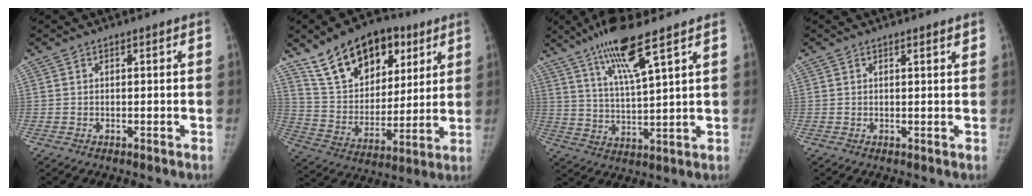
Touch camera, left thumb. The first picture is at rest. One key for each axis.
{"total": 20.5, "fx": 11.8, "fy": 12.5, "fz": 11.1, "tx": -0.142, "ty": -0.031, "tz": 0.208}
{"total": 11.5, "fx": 7.3, "fy": 1.2, "fz": 8.8, "tx": -0.167, "ty": -0.036, "tz": 0.141}
{"total": 1.1, "fx": 0.8, "fy": 0.1, "fz": 0.7, "tx": -0.007, "ty": -0.004, "tz": 0.011}